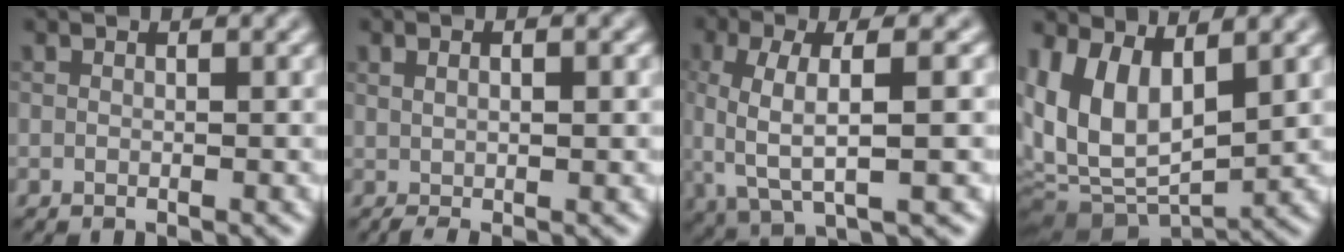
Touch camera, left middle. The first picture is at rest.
{"total": 2.3, "force": [0.3, 0.7, 2.2], "torque": [-0.036, -0.002, 0.009]}
{"total": 6.3, "force": [0.1, 2.1, 6.0], "torque": [-0.123, 0.000, 0.002]}
{"total": 8.1, "force": [1.4, 4.7, 6.4], "torque": [-0.133, -0.017, 0.032]}